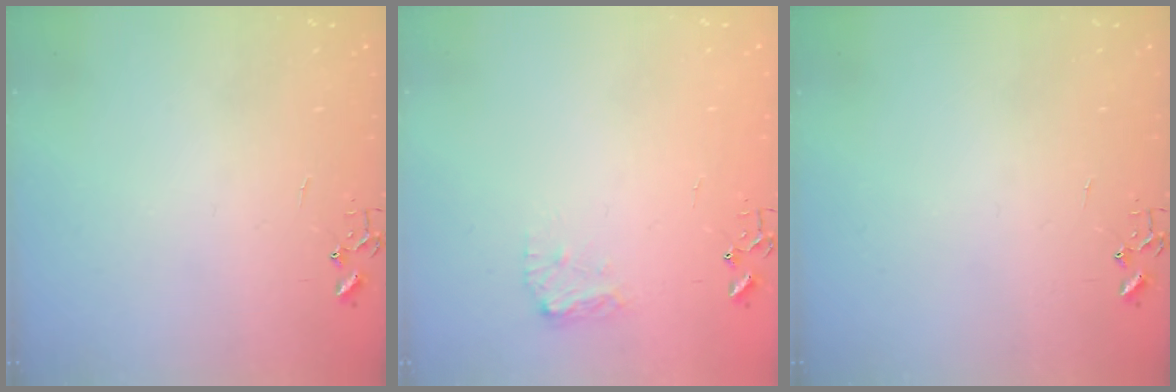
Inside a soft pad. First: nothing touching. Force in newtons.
{"total": 7.9, "press": 7.9, "slide": 0.3}
{"total": 0.0}